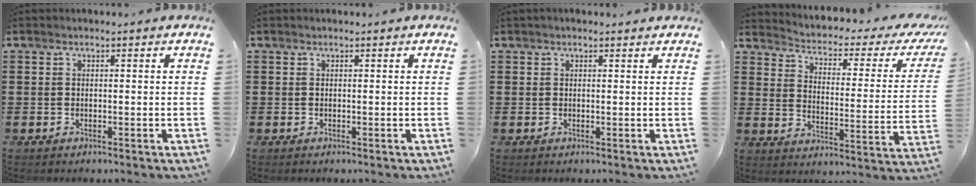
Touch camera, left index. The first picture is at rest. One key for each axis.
{"total": 0.0}
{"total": 0.6, "fx": 0.4, "fy": 0.1, "fz": 0.4, "tx": -0.008, "ty": 0.002, "tz": 0.008}
{"total": 2.1, "fx": 1.0, "fy": 0.8, "fz": 1.6, "tx": -0.043, "ty": -0.020, "tz": 0.004}